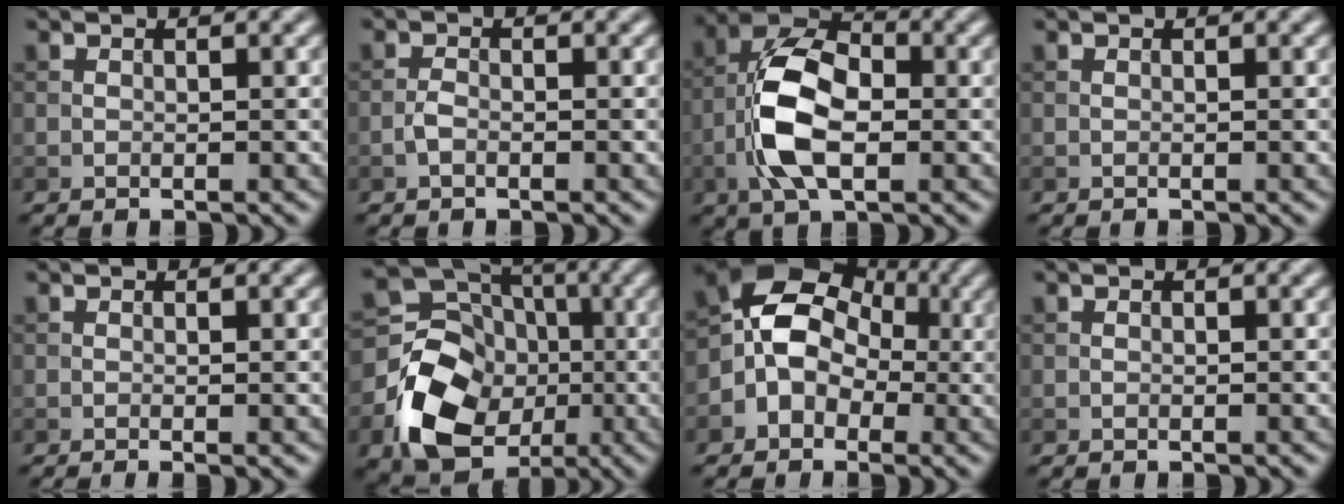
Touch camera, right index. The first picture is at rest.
{"total": 1.0, "force": [-0.5, 0.5, 0.8], "torque": [-0.017, 0.001, -0.014]}
{"total": 8.3, "force": [-1.7, 4.3, 6.9], "torque": [-0.145, 0.011, -0.040]}
{"total": 0.0}
{"total": 1.1, "force": [-0.2, 0.3, 1.1], "torque": [-0.015, -0.007, -0.006]}
{"total": 11.6, "force": [-3.4, 9.4, 5.8], "torque": [-0.100, -0.019, -0.059]}
{"total": 7.5, "force": [-0.6, 6.2, 4.1], "torque": [-0.049, 0.019, -0.043]}
{"total": 0.0}